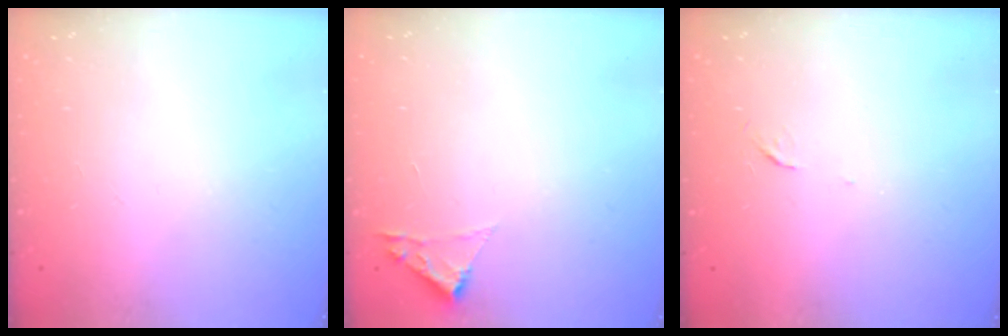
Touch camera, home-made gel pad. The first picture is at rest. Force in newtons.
{"total": 1.8, "press": 1.8, "slide": 0.2}
{"total": 3.2, "press": 3.2, "slide": 0.4}